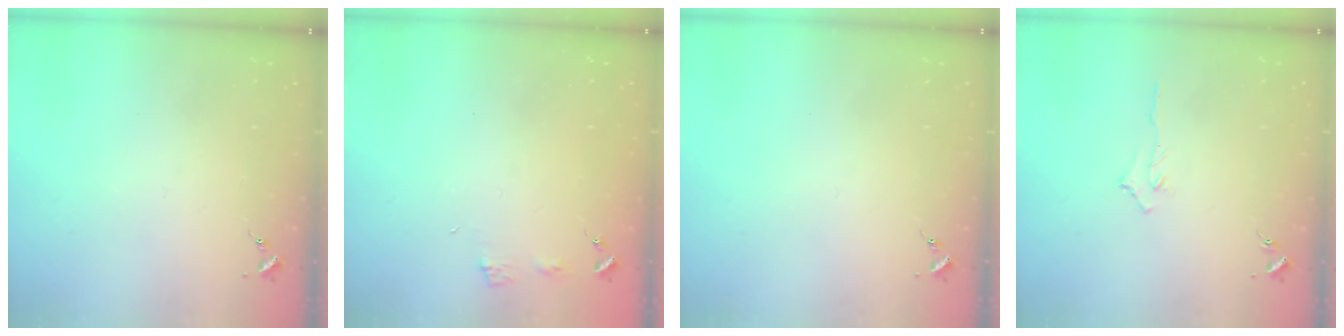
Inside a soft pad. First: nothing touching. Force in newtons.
{"total": 3.9, "press": 3.9, "slide": 0.4}
{"total": 0.0}
{"total": 2.9, "press": 2.9, "slide": 0.4}